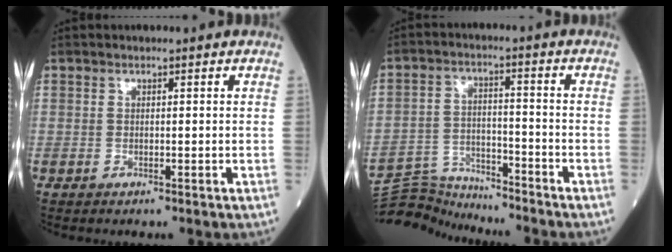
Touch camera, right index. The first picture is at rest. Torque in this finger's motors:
{"motor_torque": [-1.90, -0.24, -0.90, -0.21]}